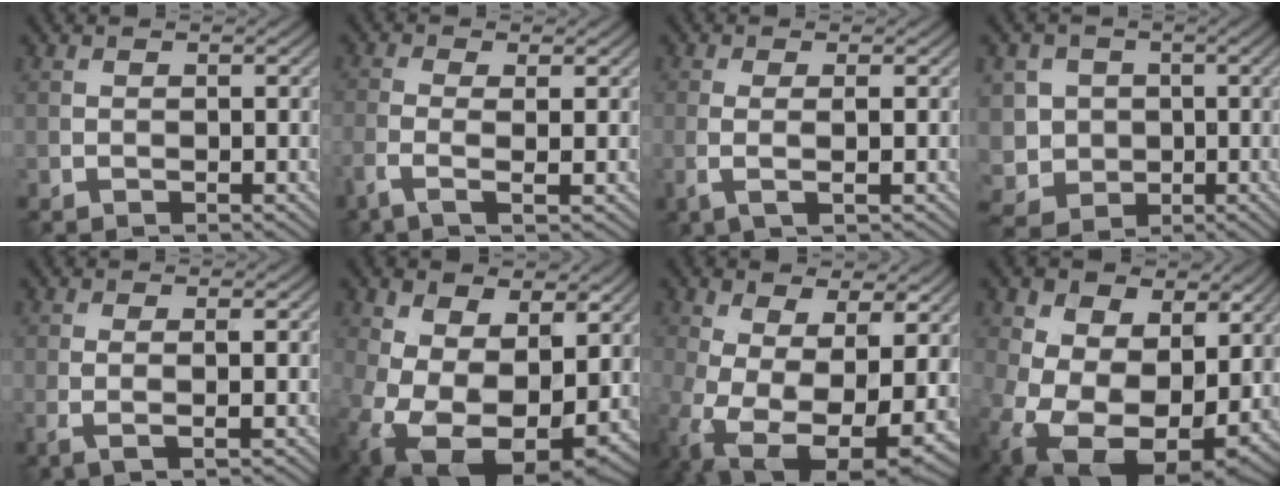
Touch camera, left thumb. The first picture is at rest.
{"total": 3.4, "force": [-1.1, 0.8, 3.1], "torque": [-0.071, 0.001, -0.031]}
{"total": 2.4, "force": [-0.2, 0.3, 2.4], "torque": [-0.046, 0.002, -0.008]}
{"total": 5.5, "force": [0.1, 5.2, 1.8], "torque": [-0.057, -0.011, -0.012]}
{"total": 2.3, "force": [-0.1, 0.3, 2.3], "torque": [-0.047, 0.000, -0.004]}
{"total": 14.8, "force": [0.1, 10.3, 10.6], "torque": [-0.225, -0.051, 0.026]}
{"total": 14.1, "force": [-2.4, 8.2, 11.2], "torque": [-0.241, -0.047, -0.018]}
{"total": 16.9, "force": [0.8, 12.5, 11.3], "torque": [-0.229, -0.029, 0.043]}